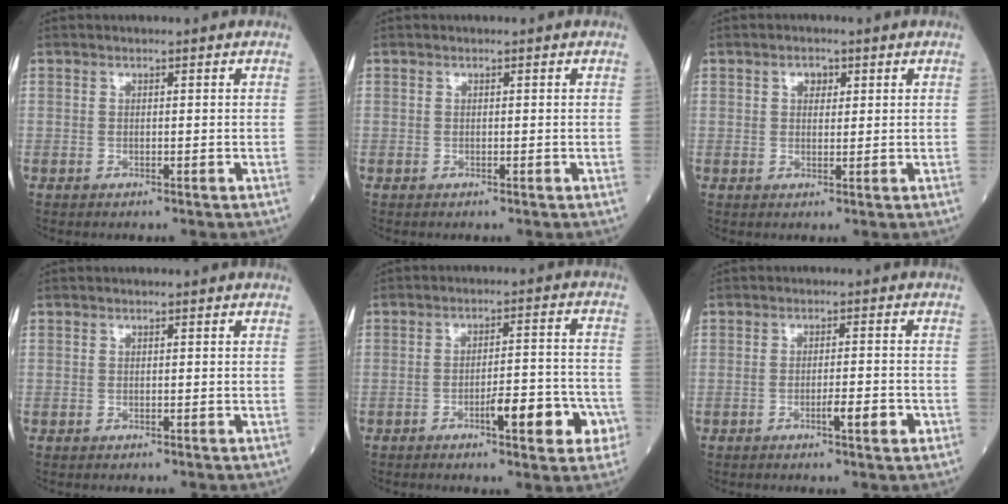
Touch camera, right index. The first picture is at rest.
{"total": 0.0}
{"total": 2.1, "force": [1.0, 1.4, 1.2], "torque": [-0.017, 0.004, 0.017]}
{"total": 0.0}
{"total": 9.0, "force": [-3.8, 1.9, 7.9], "torque": [-0.103, 0.011, -0.047]}
{"total": 3.5, "force": [-1.4, 0.4, 3.2], "torque": [-0.049, 0.000, -0.018]}